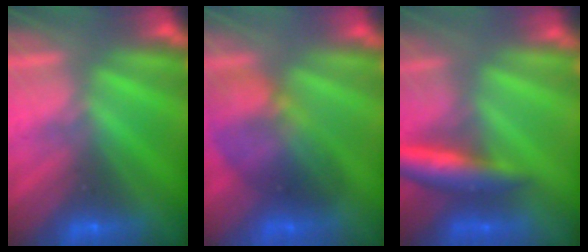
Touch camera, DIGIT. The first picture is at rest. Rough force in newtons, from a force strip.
{"total": 6.4}
{"total": 6.0}